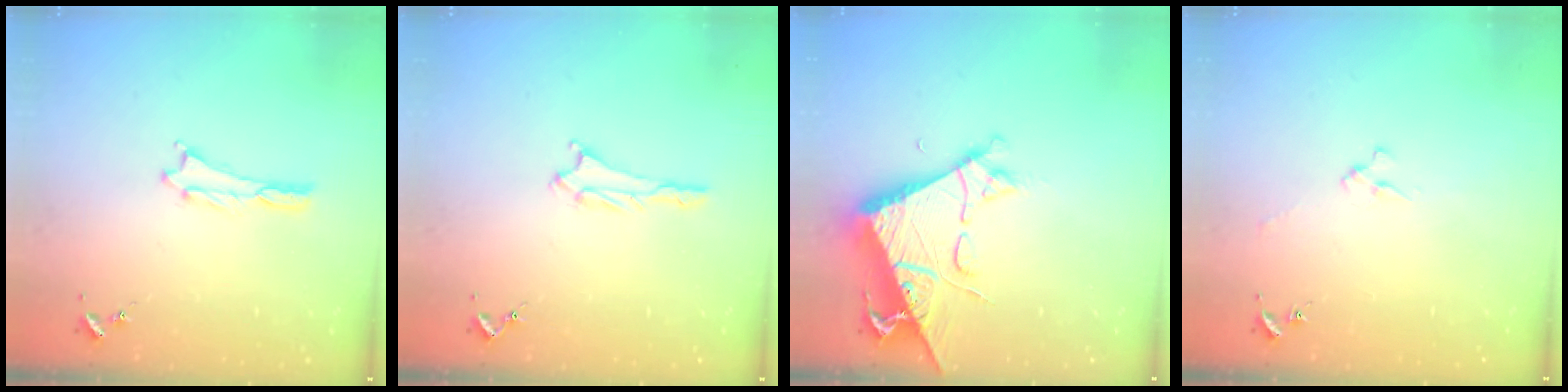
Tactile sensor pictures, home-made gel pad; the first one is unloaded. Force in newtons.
{"total": 1.1, "press": 1.0, "slide": 0.1}
{"total": 8.5, "press": 8.4, "slide": 0.9}
{"total": 2.4, "press": 2.4, "slide": 0.3}